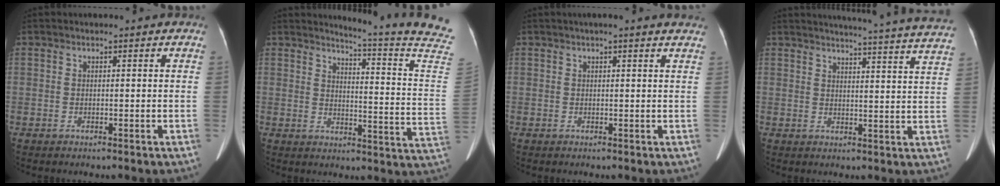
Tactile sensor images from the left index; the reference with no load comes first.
{"total": 17.4, "force": [16.5, -2.5, 5.2], "torque": [-0.083, -0.152, 0.173]}
{"total": 4.2, "force": [3.6, 0.4, 2.1], "torque": [-0.025, 0.021, 0.029]}
{"total": 23.8, "force": [22.8, -0.7, 6.9], "torque": [-0.096, -0.079, 0.255]}